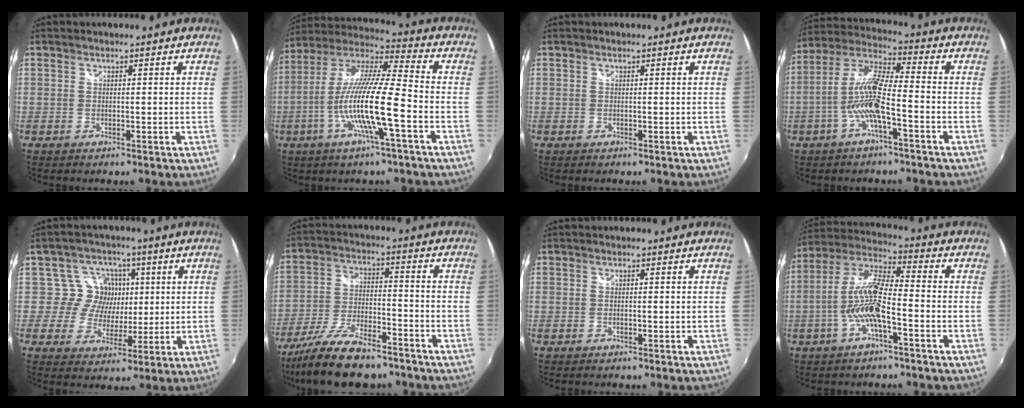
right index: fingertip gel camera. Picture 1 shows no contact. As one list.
[{"total": 16.5, "force": [-5.4, 1.1, 15.6], "torque": [-0.286, -0.014, -0.106]}, {"total": 0.0}, {"total": 10.7, "force": [-3.7, 1.6, 9.9], "torque": [-0.210, 0.004, -0.070]}, {"total": 7.8, "force": [1.5, 7.7, 0.7], "torque": [-0.008, -0.002, 0.010]}, {"total": 16.5, "force": [-13.1, 5.1, 8.6], "torque": [-0.181, -0.029, -0.224]}, {"total": 0.0}, {"total": 11.2, "force": [-3.6, 2.2, 10.3], "torque": [-0.216, 0.004, -0.068]}]